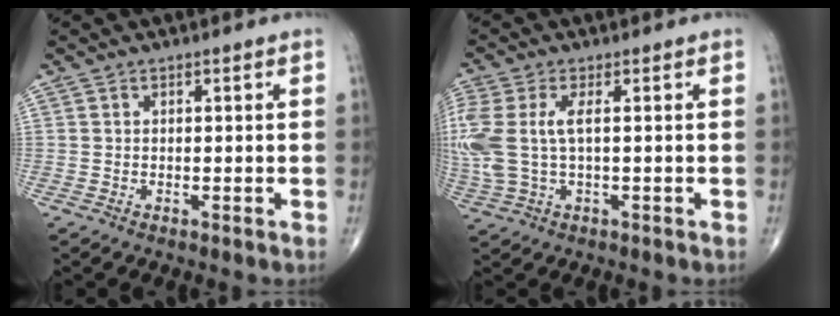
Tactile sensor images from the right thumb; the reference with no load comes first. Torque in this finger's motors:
{"motor_torque": [0.28, 0.33, 1.40, 0.24, 0.12]}